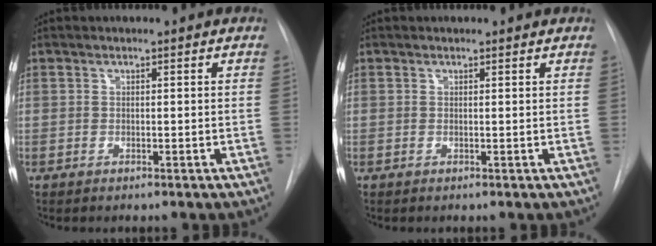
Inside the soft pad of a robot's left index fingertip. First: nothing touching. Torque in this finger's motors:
{"motor_torque": [-0.01, 0.09, -0.22, -0.09]}